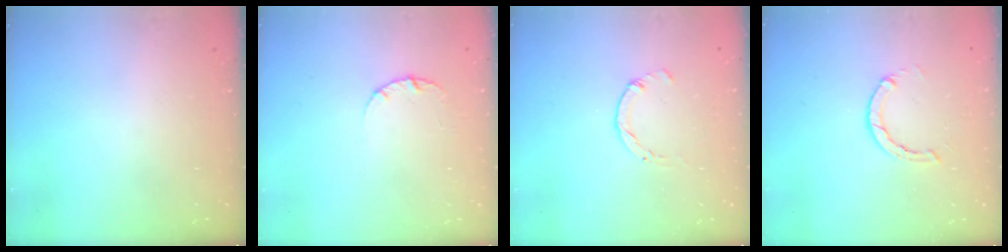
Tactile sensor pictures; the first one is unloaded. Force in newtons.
{"total": 2.5, "press": 2.5, "slide": 0.3}
{"total": 0.0}
{"total": 2.8, "press": 2.7, "slide": 0.4}